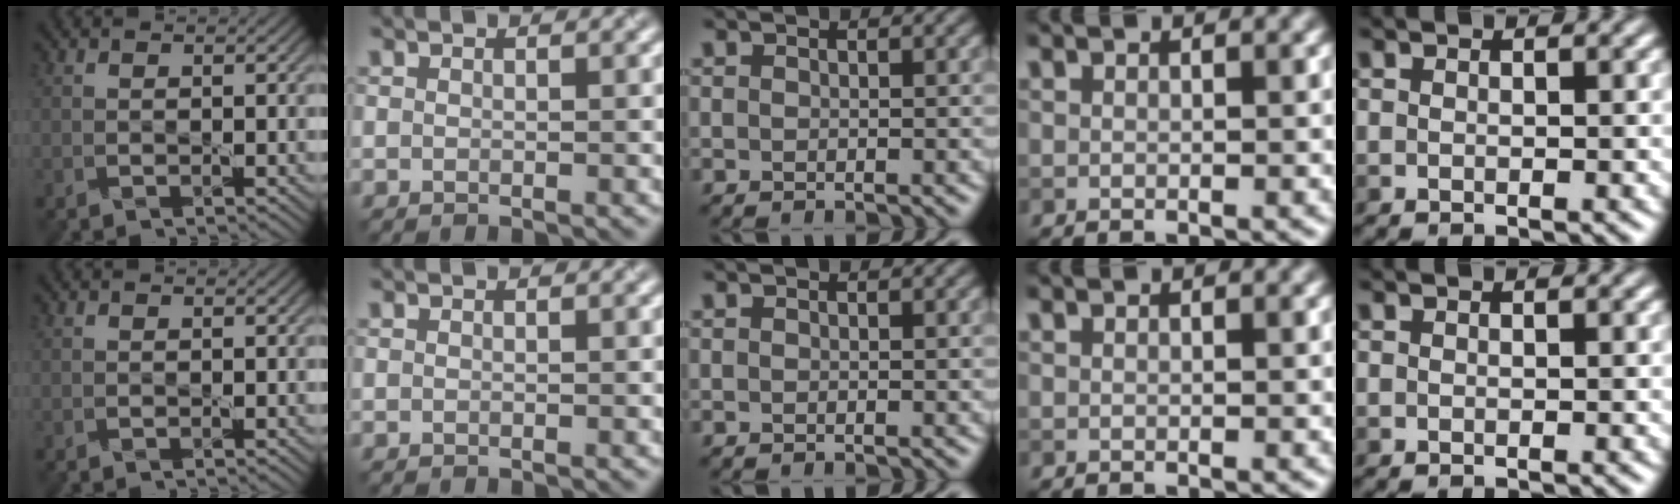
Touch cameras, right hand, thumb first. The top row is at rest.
{}